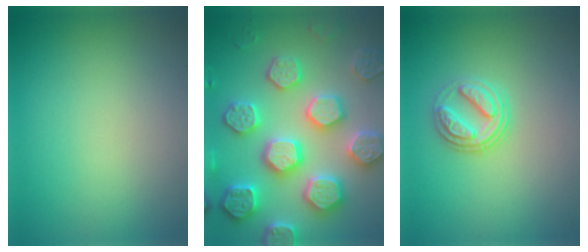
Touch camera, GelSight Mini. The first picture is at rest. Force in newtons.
{"total": 7.2, "press": 6.9, "slide": 1.7}
{"total": 2.9, "press": 2.6, "slide": 1.3}